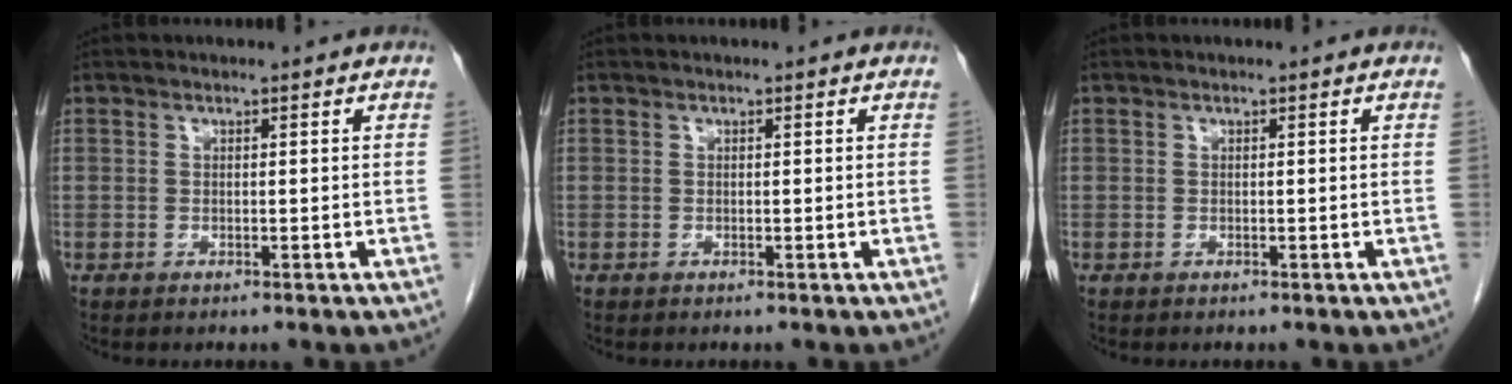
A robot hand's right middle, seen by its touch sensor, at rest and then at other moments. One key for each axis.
{"total": 0.0}
{"total": 0.0}